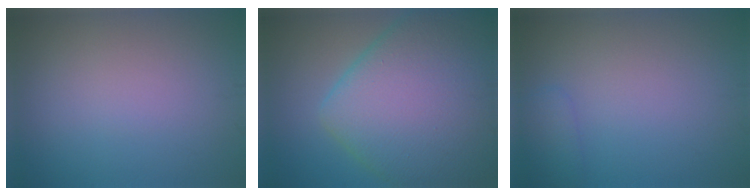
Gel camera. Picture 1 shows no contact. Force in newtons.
{"total": 13.6, "press": 13.6, "slide": 0.5}
{"total": 1.3, "press": 1.3, "slide": 0.1}